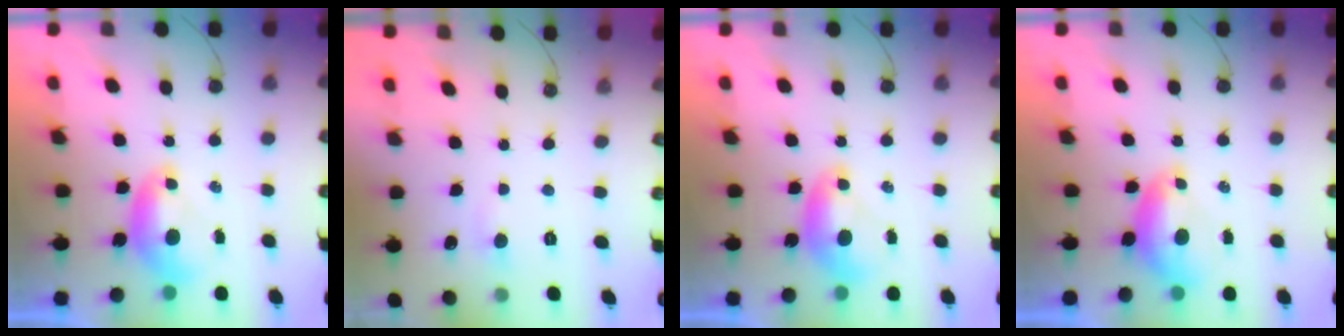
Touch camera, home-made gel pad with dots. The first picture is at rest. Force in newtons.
{"total": 0.8, "press": 0.4, "slide": 0.6}
{"total": 0.0}
{"total": 0.5, "press": 0.5, "slide": 0.2}